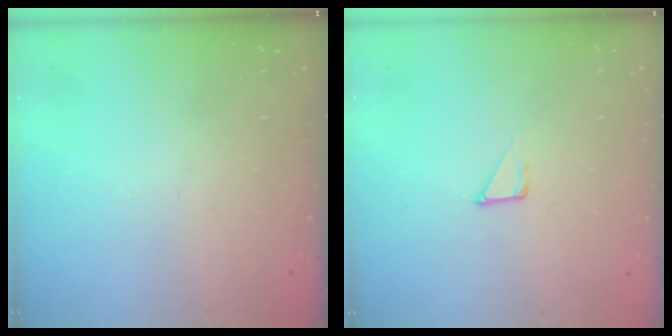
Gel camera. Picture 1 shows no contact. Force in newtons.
{"total": 2.3, "press": 2.3, "slide": 0.1}